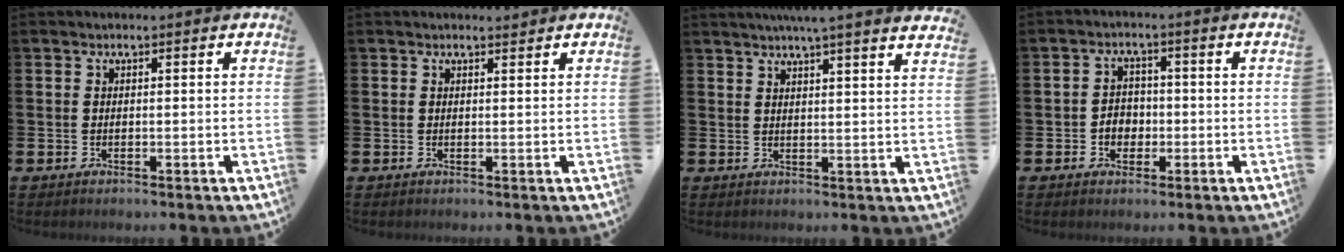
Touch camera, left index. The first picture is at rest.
{"total": 1.0, "force": [1.0, 0.2, 0.1], "torque": [0.005, 0.001, 0.016]}
{"total": 4.7, "force": [4.4, -1.0, 1.2], "torque": [-0.024, -0.022, 0.078]}
{"total": 2.9, "force": [-0.8, 2.4, 1.3], "torque": [-0.022, 0.003, -0.019]}